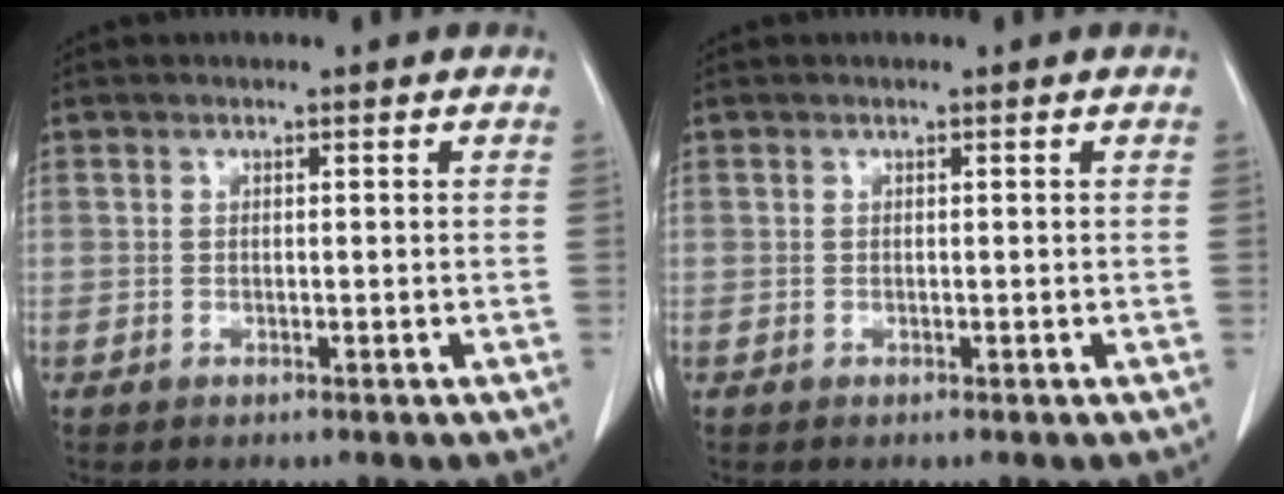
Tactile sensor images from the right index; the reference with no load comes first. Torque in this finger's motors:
{"motor_torque": [0.00, 0.00, 0.02, 0.00]}